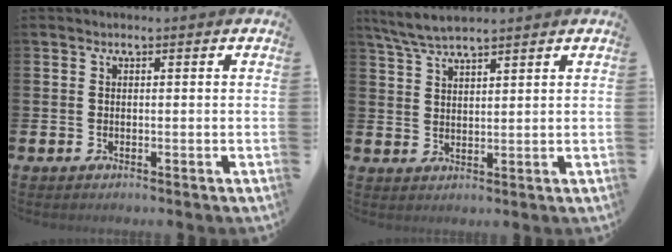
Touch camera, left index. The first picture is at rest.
{"total": 5.0, "force": [4.6, 0.5, 1.9], "torque": [-0.052, -0.011, 0.084]}